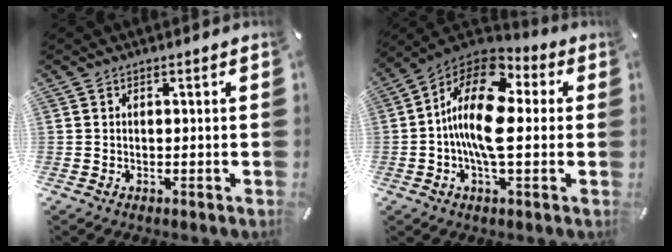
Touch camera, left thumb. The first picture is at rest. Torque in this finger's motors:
{"motor_torque": [1.51, 2.69, 1.44, 0.79, 0.29]}